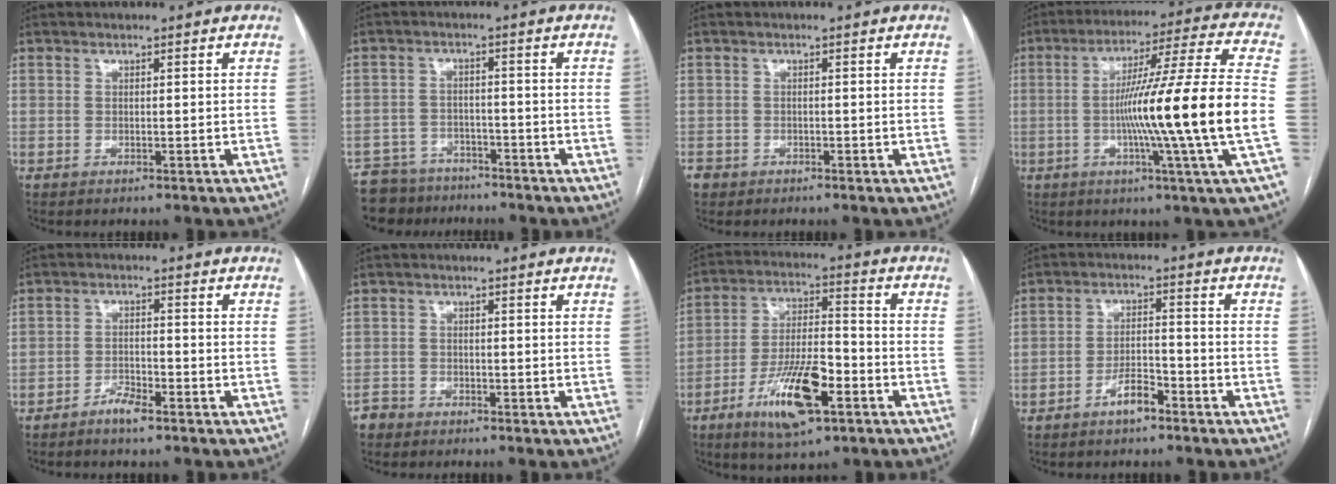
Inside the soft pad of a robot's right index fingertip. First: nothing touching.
{"total": 8.1, "force": [-6.9, 4.2, 0.3], "torque": [-0.003, 0.013, -0.109]}
{"total": 2.0, "force": [-1.1, 1.6, 0.1], "torque": [0.000, 0.005, -0.023]}
{"total": 19.6, "force": [-3.3, -2.5, 19.2], "torque": [-0.301, -0.008, -0.068]}
{"total": 3.4, "force": [-2.6, 0.8, 2.0], "torque": [-0.034, 0.003, -0.049]}
{"total": 2.3, "force": [-1.7, 1.5, -0.5], "torque": [0.010, 0.006, -0.039]}
{"total": 13.2, "force": [-6.4, 3.6, 10.9], "torque": [-0.207, -0.004, -0.110]}
{"total": 4.5, "force": [-3.1, 1.4, 3.0], "torque": [-0.056, 0.007, -0.056]}